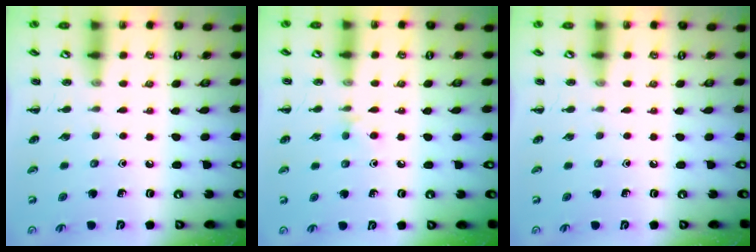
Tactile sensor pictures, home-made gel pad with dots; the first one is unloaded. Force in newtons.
{"total": 3.5, "press": 3.2, "slide": 1.5}
{"total": 0.0}